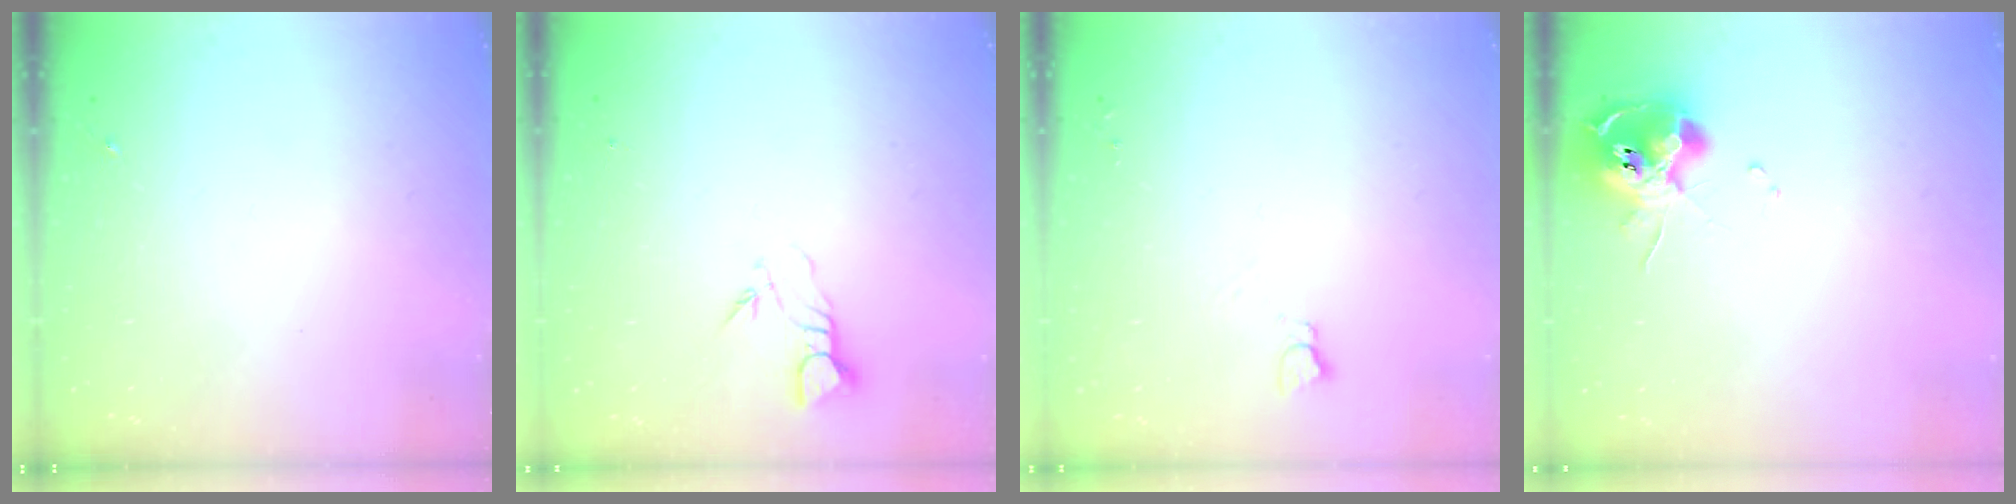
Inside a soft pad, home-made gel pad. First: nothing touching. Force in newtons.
{"total": 3.4, "press": 3.4, "slide": 0.2}
{"total": 2.7, "press": 2.7, "slide": 0.3}
{"total": 11.5, "press": 11.4, "slide": 1.8}